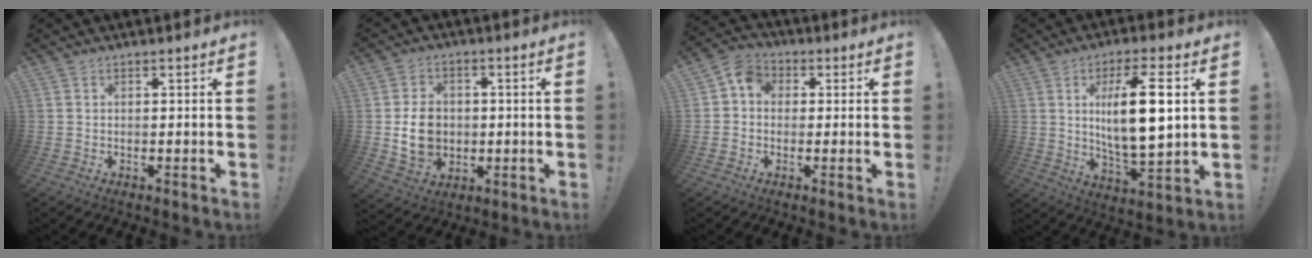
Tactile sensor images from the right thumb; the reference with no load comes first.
{"total": 10.8, "force": [-0.7, 8.8, 6.2], "torque": [-0.104, 0.003, -0.008]}
{"total": 6.0, "force": [0.2, 5.2, 3.1], "torque": [-0.050, 0.015, 0.007]}
{"total": 15.5, "force": [2.9, 4.2, 14.6], "torque": [-0.259, -0.015, 0.031]}